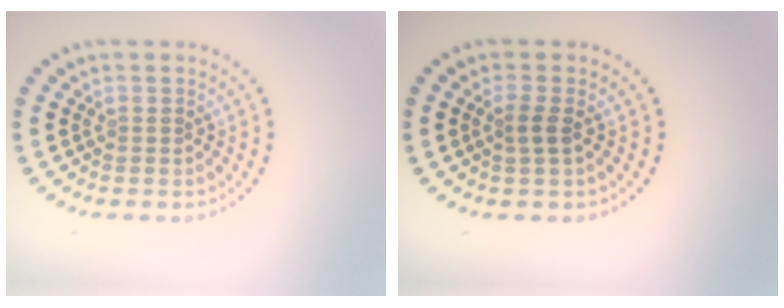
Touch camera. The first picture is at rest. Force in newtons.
{"total": 1.3, "press": 1.1, "slide": 0.7}